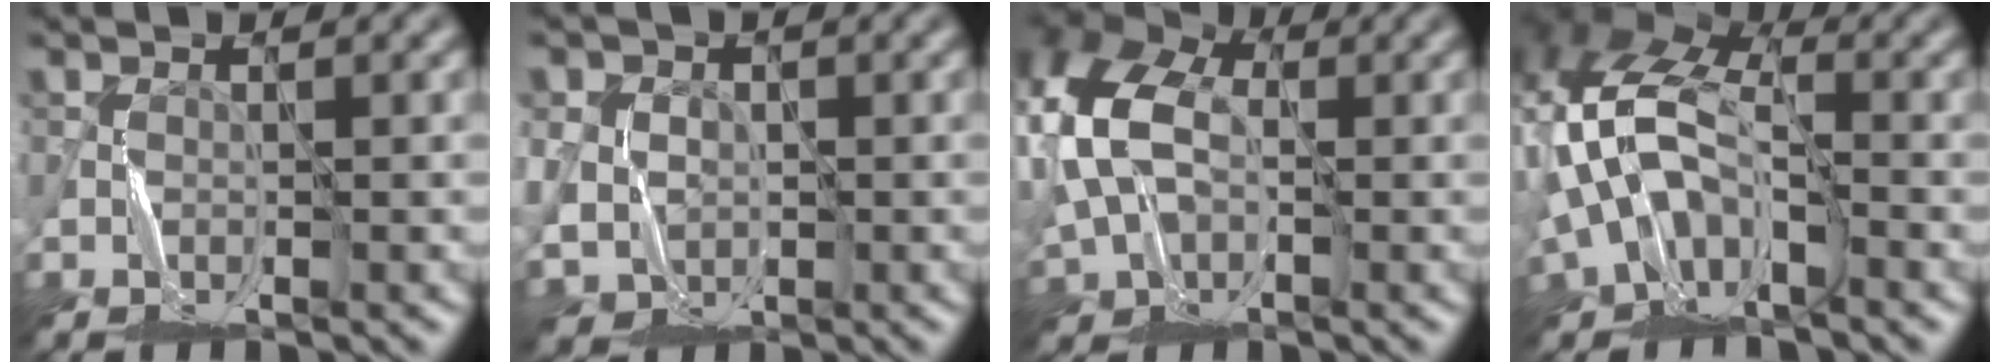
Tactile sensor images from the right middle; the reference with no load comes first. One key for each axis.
{"total": 3.2, "fx": 0.5, "fy": 3.0, "fz": 0.9, "tx": -0.013, "ty": -0.004, "tz": 0.004}
{"total": 11.2, "fx": 2.0, "fy": 7.8, "fz": 7.7, "tx": -0.179, "ty": 0.007, "tz": 0.034}
{"total": 9.6, "fx": -1.6, "fy": 6.0, "fz": 7.3, "tx": -0.142, "ty": 0.010, "tz": -0.038}